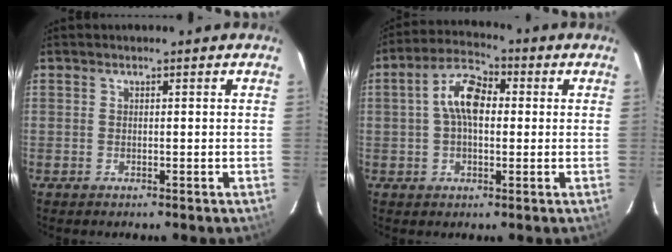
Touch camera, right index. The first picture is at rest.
{"total": 8.5, "force": [0.8, 4.6, 7.1], "torque": [-0.137, 0.024, 0.012]}